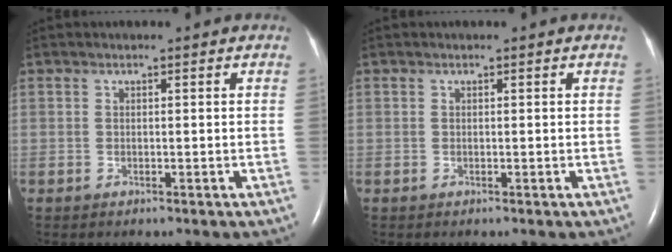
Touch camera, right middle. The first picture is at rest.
{"total": 0.0}